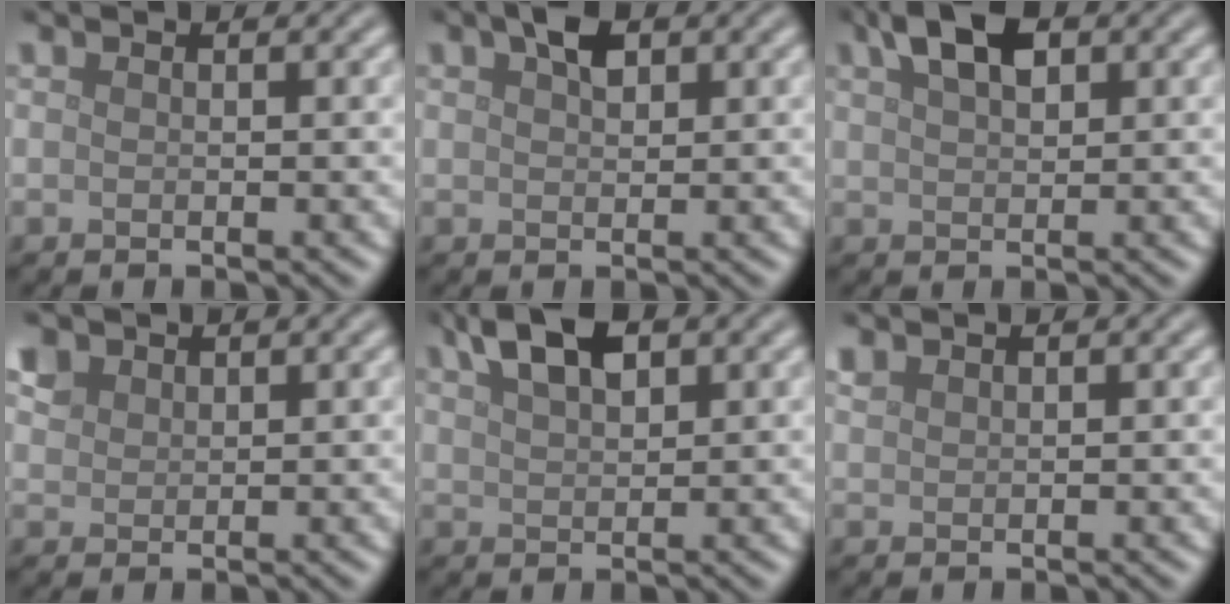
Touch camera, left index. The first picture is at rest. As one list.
[{"total": 2.2, "force": [1.2, 1.1, 1.5], "torque": [-0.025, 0.008, 0.021]}, {"total": 4.4, "force": [2.3, 2.2, 3.1], "torque": [-0.059, 0.011, 0.040]}, {"total": 2.0, "force": [1.3, 1.4, 0.5], "torque": [-0.017, 0.005, 0.025]}, {"total": 4.8, "force": [2.7, 2.2, 3.3], "torque": [-0.065, 0.013, 0.048]}, {"total": 0.9, "force": [0.8, 0.3, 0.1], "torque": [-0.007, 0.002, 0.020]}]